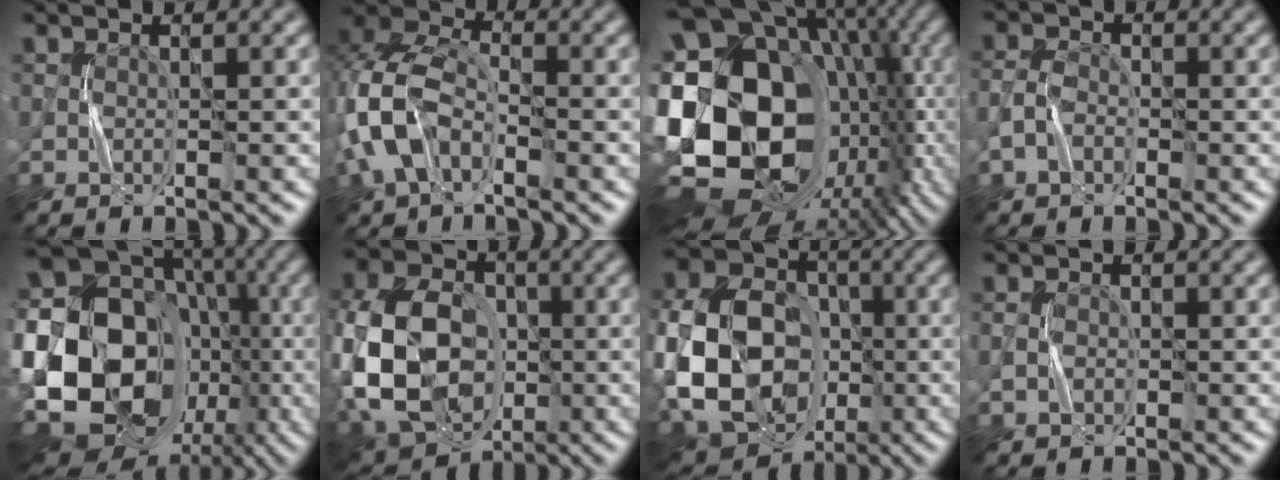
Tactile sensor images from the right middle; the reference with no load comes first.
{"total": 7.2, "force": [-2.2, 4.7, 4.9], "torque": [-0.125, 0.007, -0.055]}
{"total": 22.7, "force": [-2.5, 17.1, 14.7], "torque": [-0.271, 0.004, -0.053]}
{"total": 1.7, "force": [-0.9, 1.2, 0.8], "torque": [-0.016, 0.006, -0.021]}
{"total": 23.7, "force": [-4.9, 19.2, 12.9], "torque": [-0.249, 0.002, -0.130]}
{"total": 14.6, "force": [-1.9, 10.8, 9.5], "torque": [-0.190, -0.002, -0.034]}
{"total": 16.4, "force": [-2.8, 12.7, 9.9], "torque": [-0.204, -0.008, -0.046]}
{"total": 1.0, "force": [-0.1, 0.9, 0.4], "torque": [-0.005, 0.002, -0.004]}